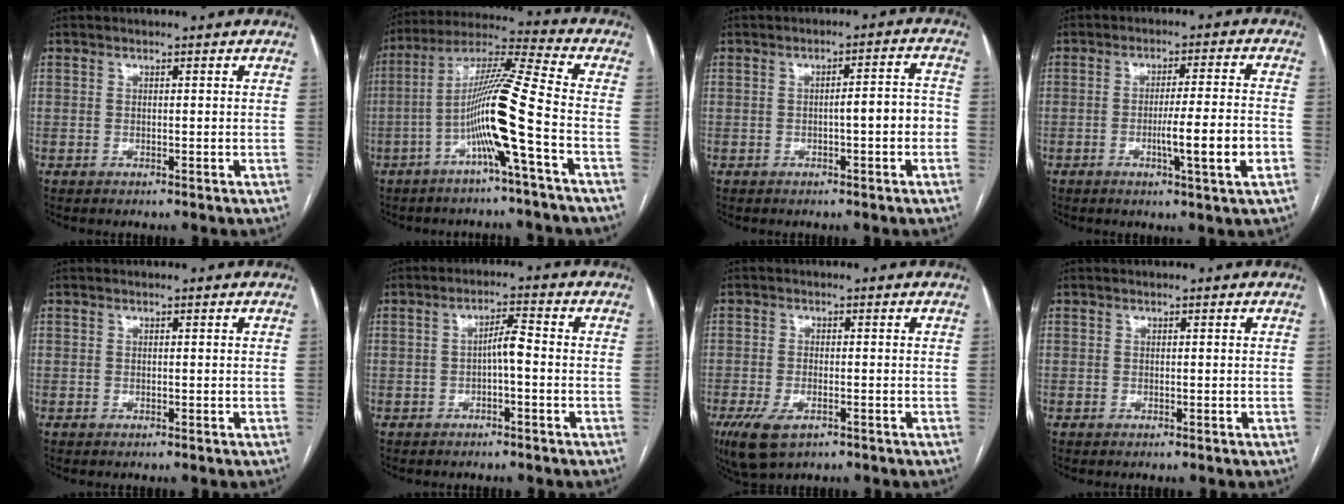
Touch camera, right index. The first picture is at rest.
{"total": 12.6, "force": [-4.1, -1.7, 11.8], "torque": [-0.221, 0.011, -0.082]}
{"total": 4.8, "force": [-1.2, 0.6, 4.6], "torque": [-0.061, 0.019, -0.015]}
{"total": 8.4, "force": [-2.6, -0.5, 7.9], "torque": [-0.122, -0.007, -0.040]}
{"total": 0.0}
{"total": 3.2, "force": [-0.7, 0.5, 3.1], "torque": [-0.051, 0.011, -0.011]}
{"total": 6.2, "force": [-3.3, 2.6, 4.5], "torque": [-0.090, -0.013, -0.053]}
{"total": 0.0}